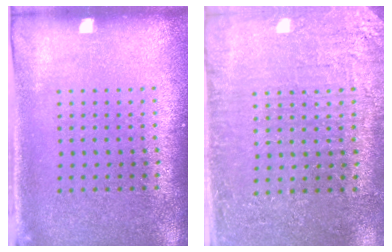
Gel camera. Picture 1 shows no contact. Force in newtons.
{"total": 3.1, "press": 3.0, "slide": 0.5}